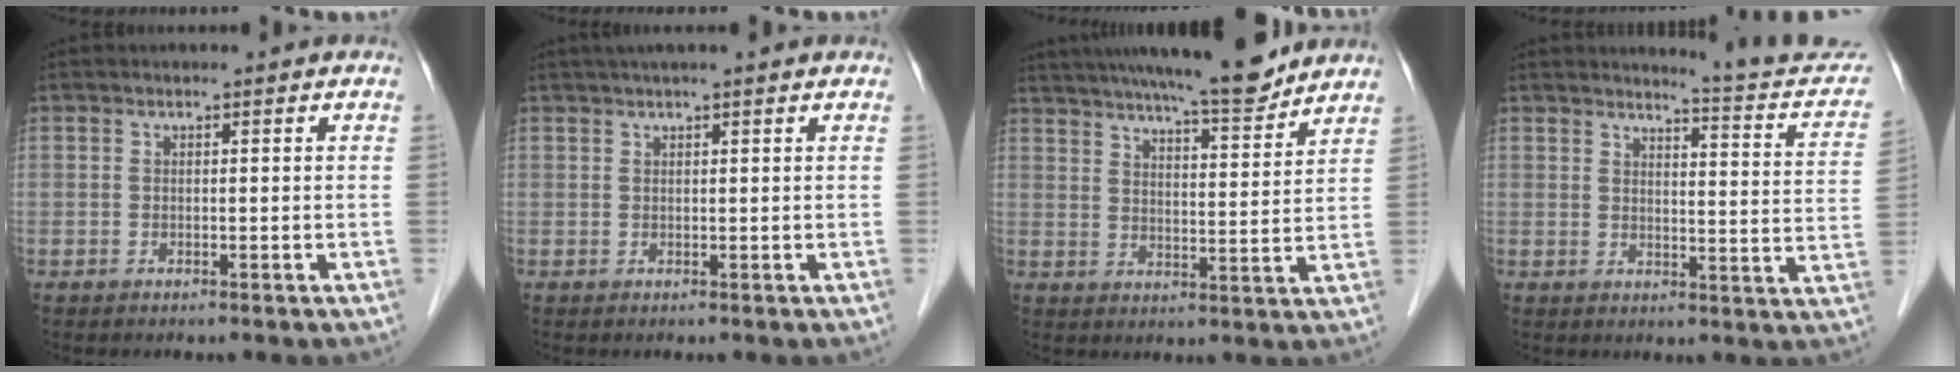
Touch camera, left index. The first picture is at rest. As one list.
[{"total": 4.8, "force": [3.9, -0.1, 2.8], "torque": [-0.040, 0.036, 0.058]}, {"total": 15.4, "force": [13.7, 1.0, 7.1], "torque": [-0.111, 0.002, 0.198]}, {"total": 11.1, "force": [11.0, -0.1, 1.8], "torque": [-0.018, -0.058, 0.116]}]